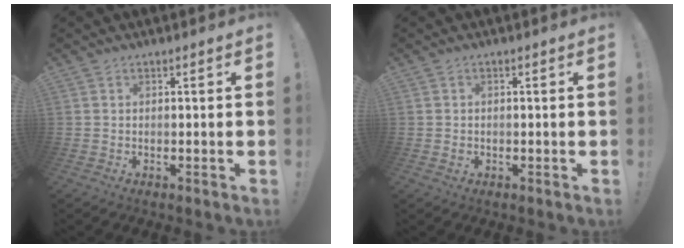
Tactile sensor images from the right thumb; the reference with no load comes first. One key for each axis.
{"total": 1.0, "fx": -0.2, "fy": 0.8, "fz": 0.5, "tx": 0.000, "ty": 0.000, "tz": -0.006}